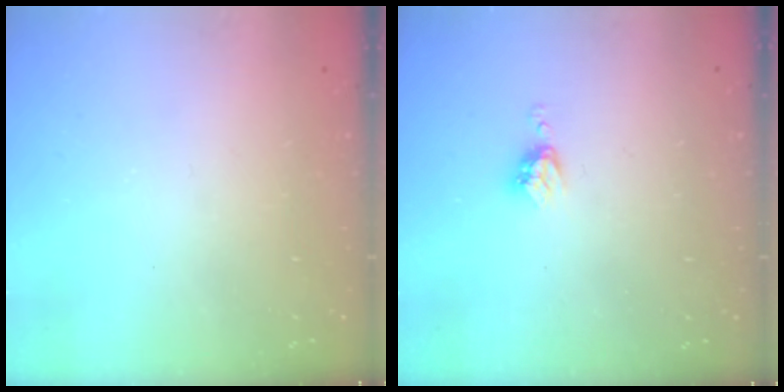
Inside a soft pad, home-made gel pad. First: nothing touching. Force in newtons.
{"total": 3.2, "press": 3.1, "slide": 0.4}